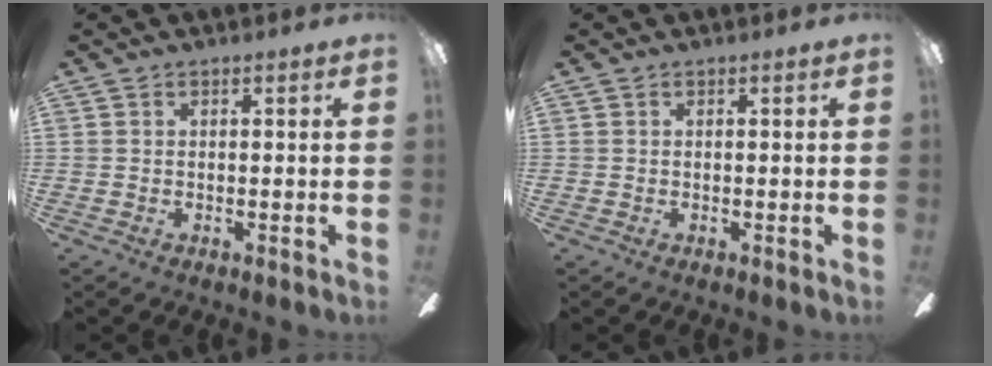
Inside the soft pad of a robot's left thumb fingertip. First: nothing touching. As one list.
[{"total": 0.0}]